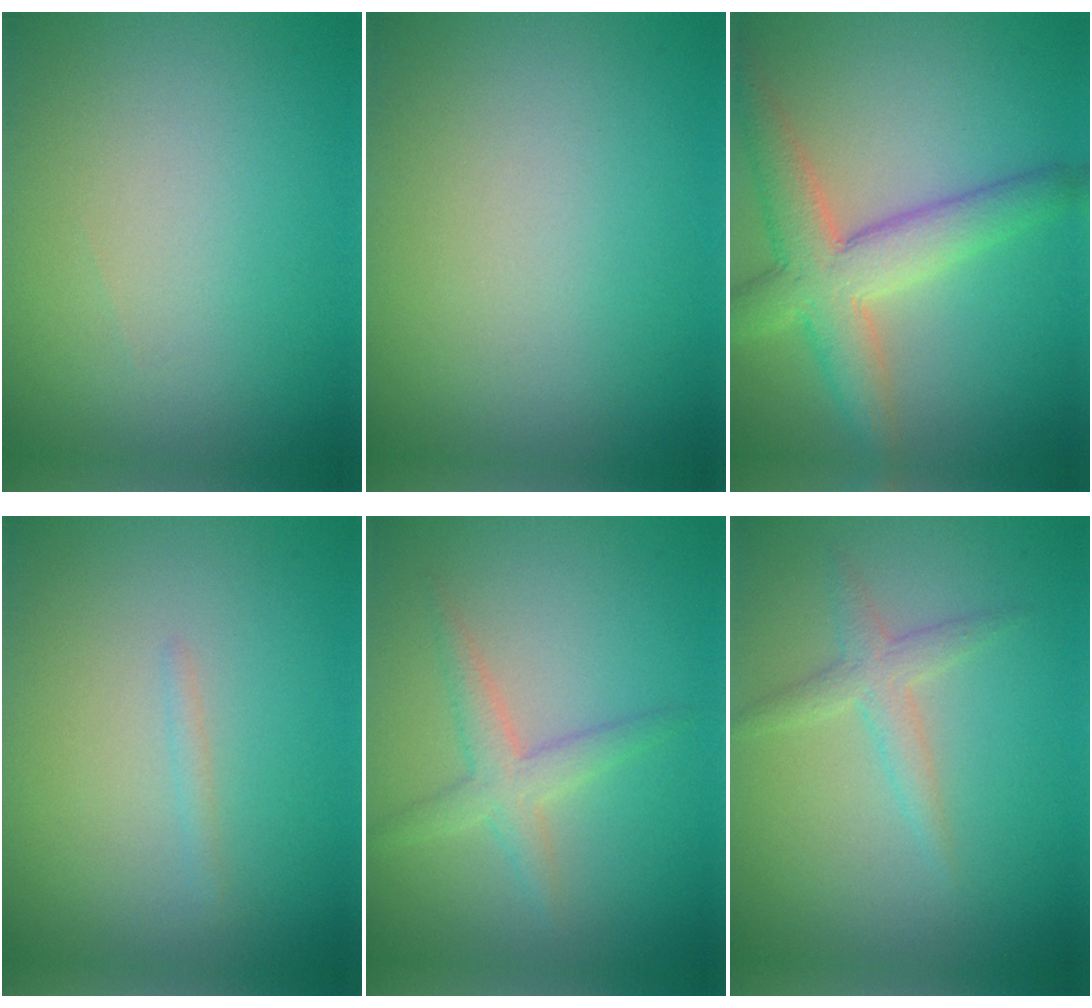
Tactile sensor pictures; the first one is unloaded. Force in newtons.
{"total": 0.0}
{"total": 6.1, "press": 6.1, "slide": 0.5}
{"total": 0.7, "press": 0.7, "slide": 0.1}
{"total": 2.5, "press": 2.5, "slide": 0.1}
{"total": 2.1, "press": 2.1, "slide": 0.1}